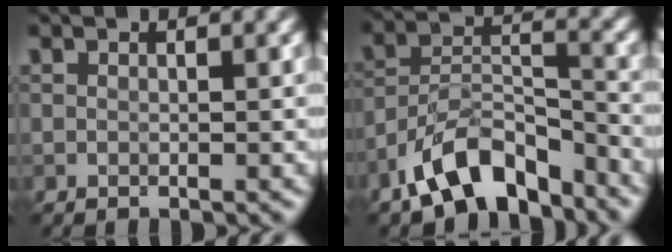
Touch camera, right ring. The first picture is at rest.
{"total": 7.9, "force": [-5.9, 3.3, 4.1], "torque": [-0.060, 0.005, -0.115]}